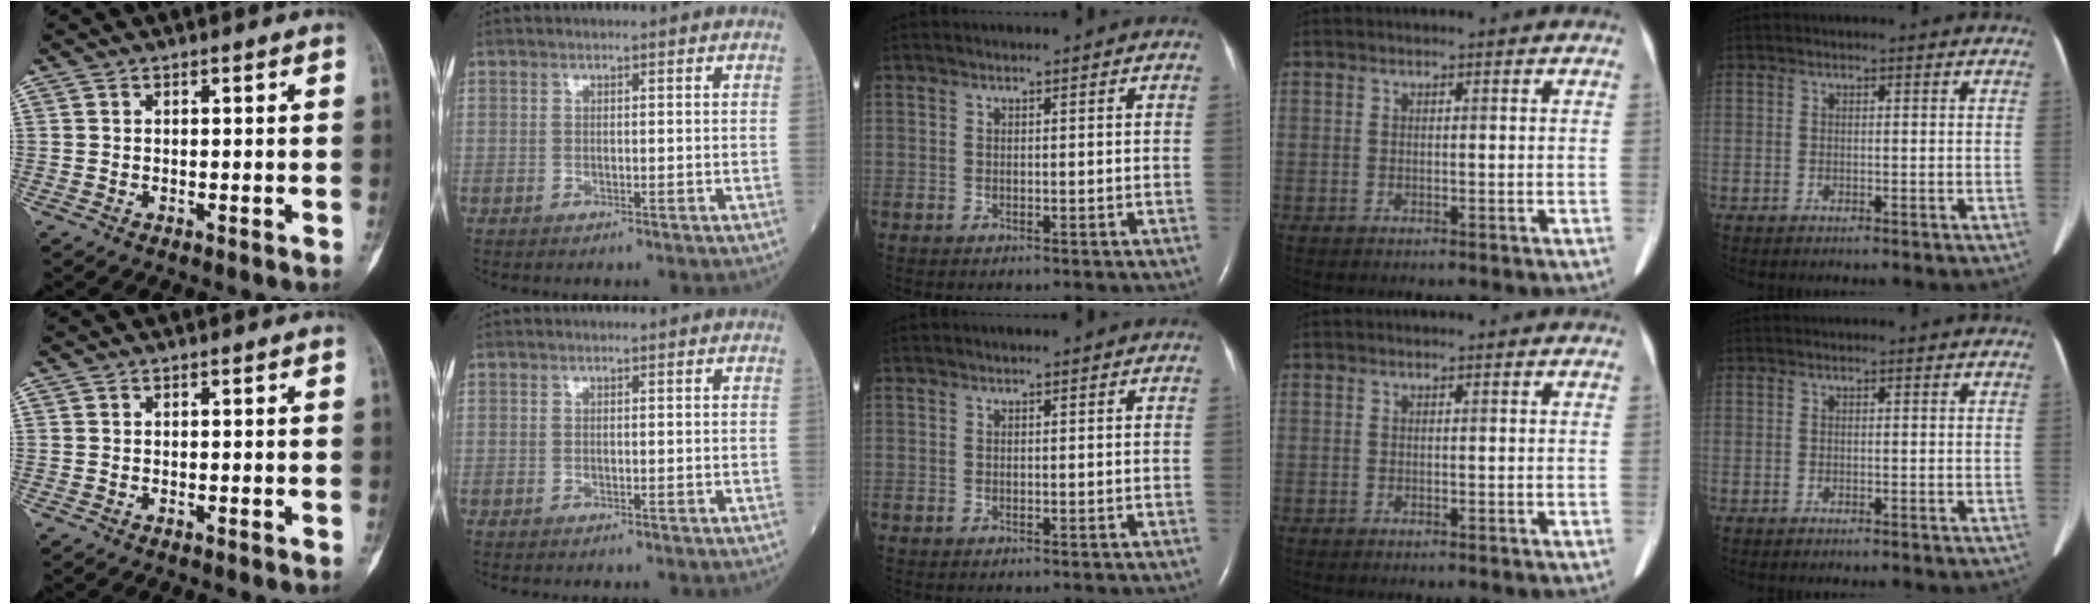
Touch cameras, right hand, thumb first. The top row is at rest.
{}